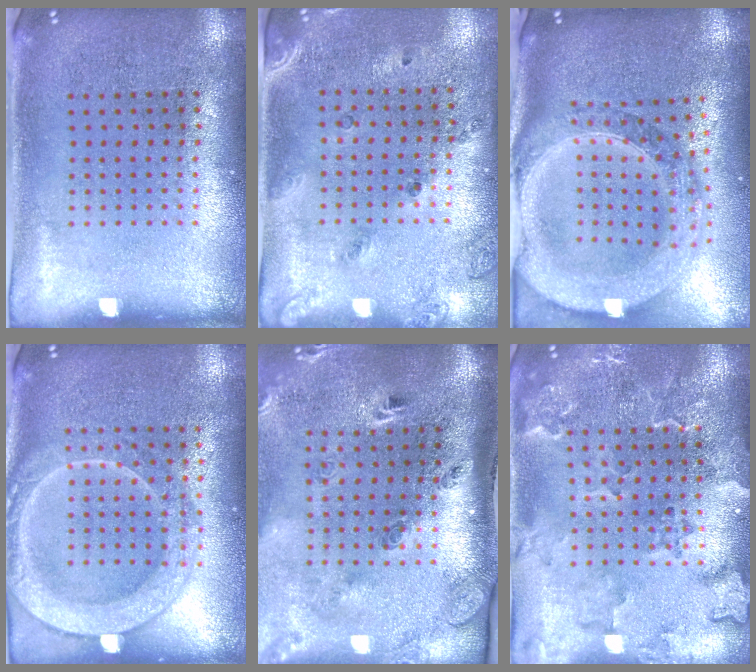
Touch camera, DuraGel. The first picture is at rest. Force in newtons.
{"total": 1.6, "press": 1.1, "slide": 1.1}
{"total": 3.4, "press": 2.8, "slide": 2.0}
{"total": 2.0, "press": 2.0, "slide": 0.3}
{"total": 3.0, "press": 1.9, "slide": 2.2}
{"total": 2.3, "press": 2.1, "slide": 0.8}